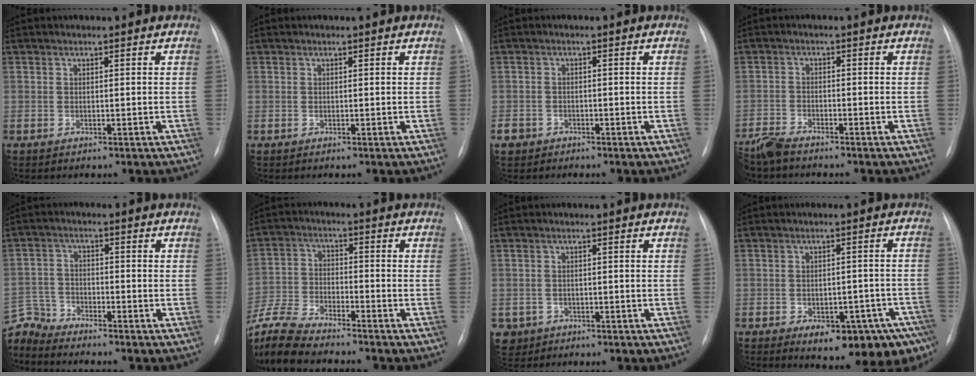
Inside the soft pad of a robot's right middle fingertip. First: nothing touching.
{"total": 0.0}
{"total": 3.0, "force": [-2.1, 2.1, 0.4], "torque": [-0.011, 0.003, -0.038]}
{"total": 4.3, "force": [-4.0, 0.6, 1.4], "torque": [-0.026, -0.016, -0.078]}
{"total": 6.3, "force": [-6.2, 0.4, -0.7], "torque": [0.005, 0.005, -0.125]}
{"total": 13.9, "force": [-12.4, 2.0, 5.8], "torque": [-0.133, -0.011, -0.233]}
{"total": 3.9, "force": [-1.8, 3.4, 0.4], "torque": [-0.006, 0.005, -0.026]}
{"total": 13.4, "force": [-8.1, 5.6, 9.1], "torque": [-0.075, 0.021, -0.098]}